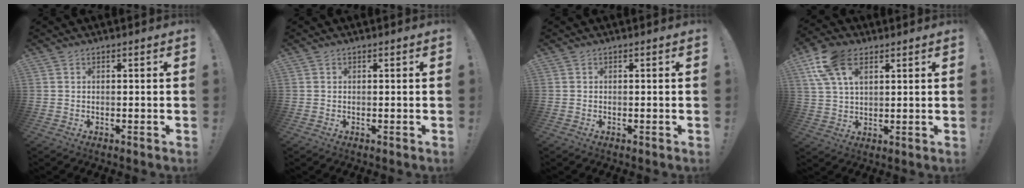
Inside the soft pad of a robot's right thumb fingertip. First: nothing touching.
{"total": 0.0}
{"total": 0.0}
{"total": 12.2, "force": [5.9, 6.9, 8.1], "torque": [-0.165, -0.009, 0.114]}